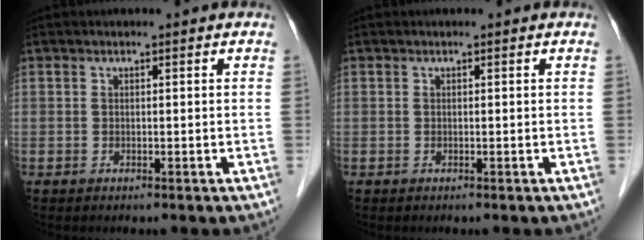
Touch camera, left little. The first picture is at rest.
{"total": 0.0}